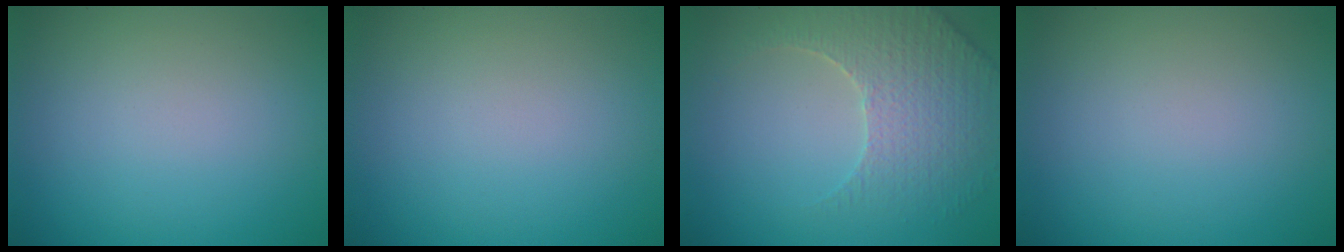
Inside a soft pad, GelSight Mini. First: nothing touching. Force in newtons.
{"total": 0.0}
{"total": 3.8, "press": 3.7, "slide": 0.9}
{"total": 0.0}